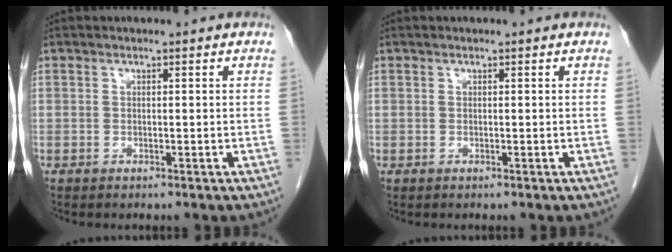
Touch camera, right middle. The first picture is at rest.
{"total": 0.0}